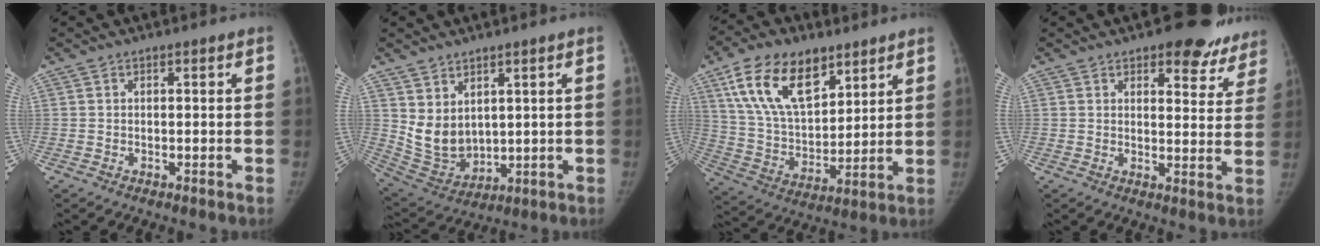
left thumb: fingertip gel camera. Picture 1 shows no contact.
{"total": 8.9, "force": [3.3, 6.3, 5.4], "torque": [-0.073, -0.031, 0.092]}
{"total": 18.6, "force": [10.1, 10.0, 12.0], "torque": [-0.182, -0.038, 0.191]}
{"total": 11.8, "force": [9.2, 5.6, 4.9], "torque": [0.000, -0.050, 0.094]}